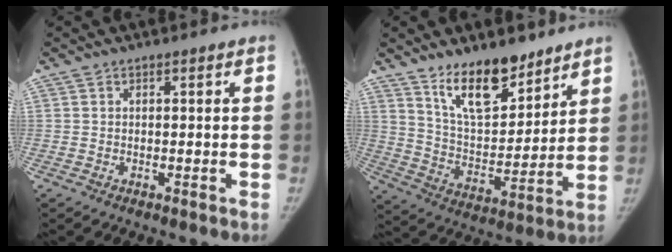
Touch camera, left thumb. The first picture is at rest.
{"total": 14.4, "force": [10.5, 5.9, 7.9], "torque": [-0.093, -0.081, 0.191]}